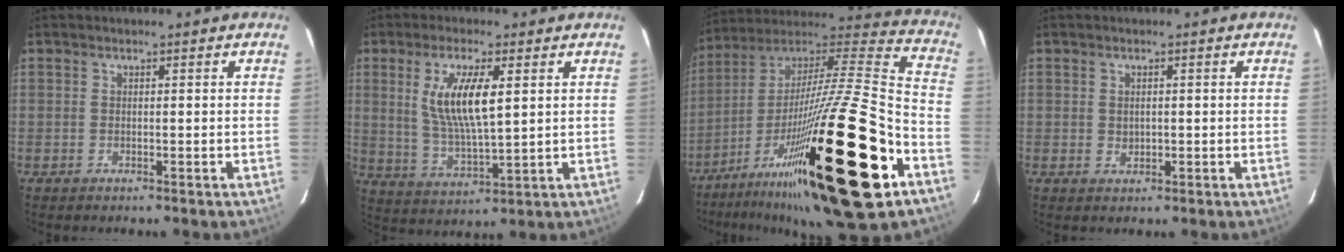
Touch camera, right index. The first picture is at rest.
{"total": 10.8, "force": [3.0, 2.7, 10.0], "torque": [-0.191, -0.005, 0.066]}
{"total": 38.5, "force": [-19.3, 6.0, 32.8], "torque": [-0.543, -0.042, -0.336]}
{"total": 1.8, "force": [0.1, 1.4, 1.1], "torque": [-0.014, 0.000, 0.004]}